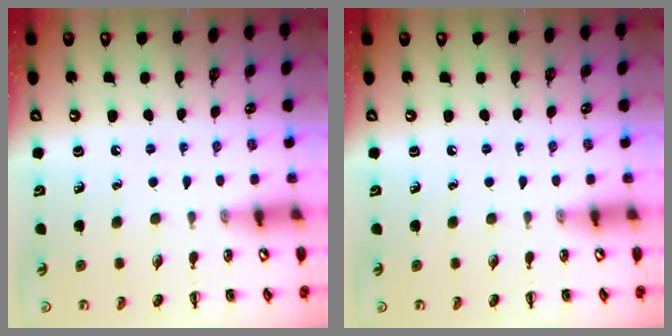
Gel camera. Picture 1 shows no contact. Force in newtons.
{"total": 0.0}